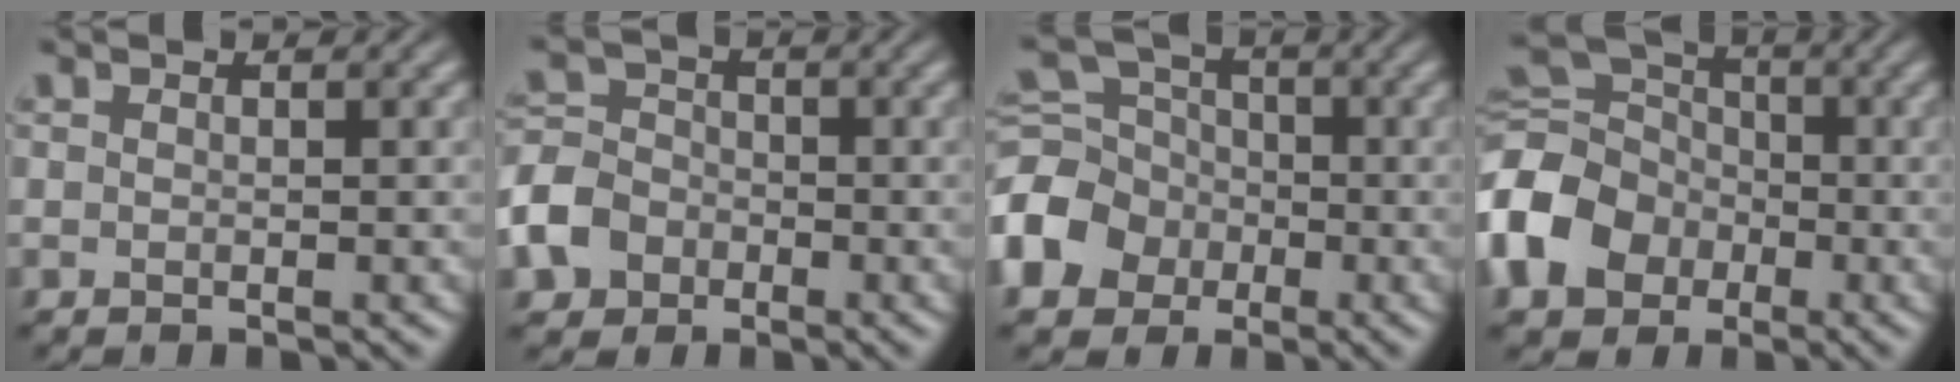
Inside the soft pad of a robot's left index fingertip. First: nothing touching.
{"total": 5.9, "force": [-2.8, 4.8, 2.1], "torque": [-0.038, -0.008, -0.065]}
{"total": 7.3, "force": [-2.6, 5.9, 3.3], "torque": [-0.085, 0.005, -0.072]}
{"total": 10.2, "force": [-2.7, 8.1, 5.6], "torque": [-0.146, -0.003, -0.072]}